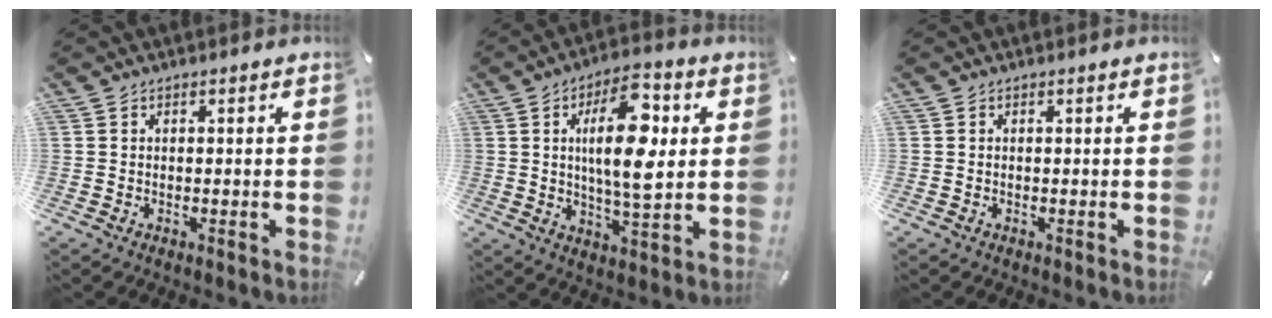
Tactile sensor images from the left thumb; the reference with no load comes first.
{"total": 15.4, "force": [3.5, 6.3, 13.6], "torque": [-0.242, -0.009, 0.048]}
{"total": 0.0}